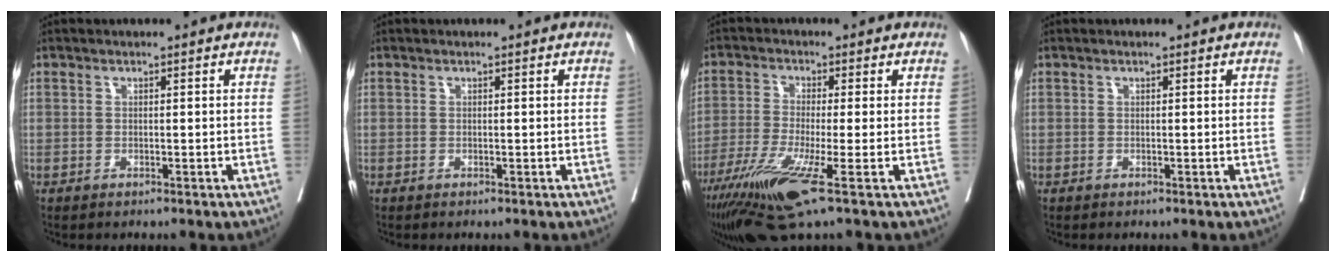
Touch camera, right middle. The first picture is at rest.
{"total": 0.0}
{"total": 10.2, "force": [-5.1, 0.2, 8.8], "torque": [-0.168, -0.033, -0.094]}
{"total": 0.0}